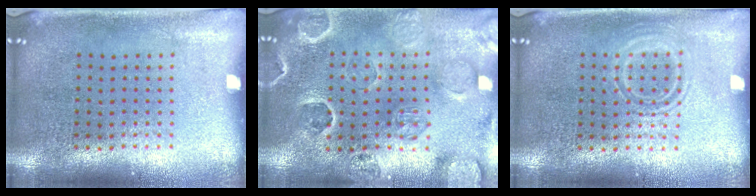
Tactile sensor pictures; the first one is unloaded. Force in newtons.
{"total": 2.8, "press": 2.7, "slide": 0.6}
{"total": 1.0, "press": 0.9, "slide": 0.3}